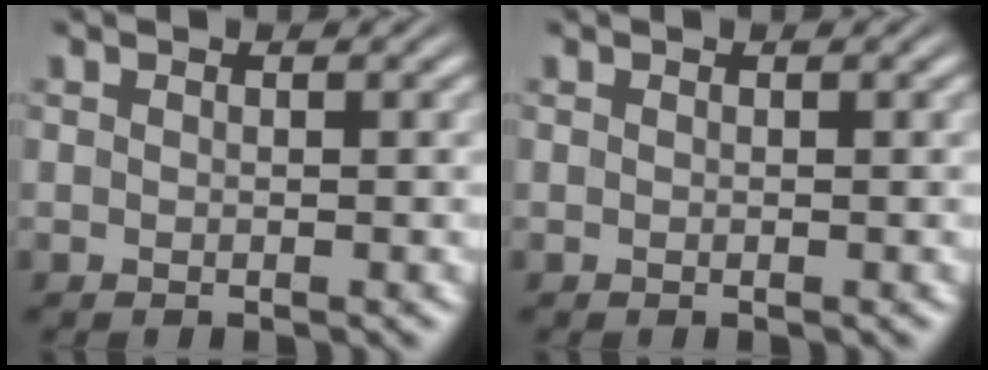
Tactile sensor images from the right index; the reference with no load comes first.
{"total": 0.0}